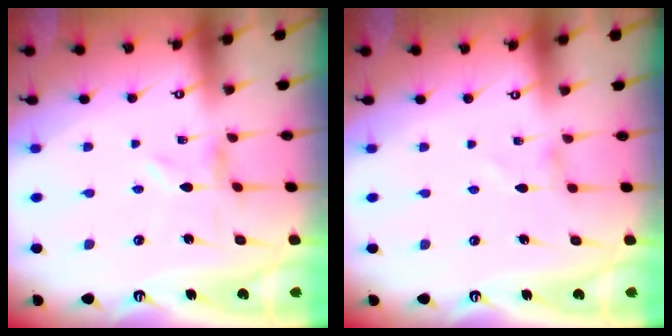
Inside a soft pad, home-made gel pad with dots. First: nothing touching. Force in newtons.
{"total": 0.0}